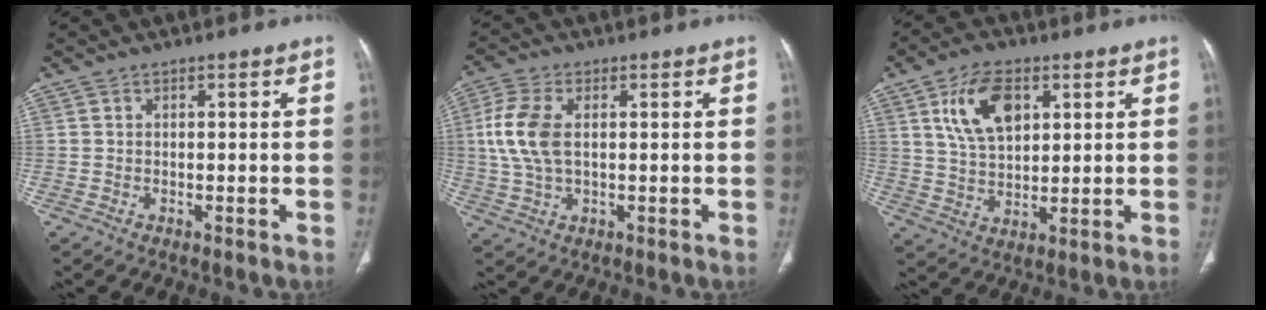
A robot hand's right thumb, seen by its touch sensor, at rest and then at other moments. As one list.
[{"total": 8.8, "force": [1.0, 5.0, 7.2], "torque": [-0.173, 0.006, 0.021]}, {"total": 11.2, "force": [4.4, 6.4, 8.0], "torque": [-0.130, -0.013, 0.086]}]